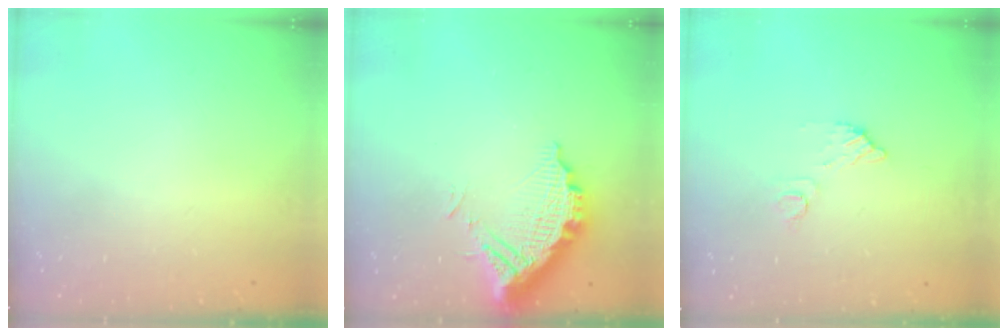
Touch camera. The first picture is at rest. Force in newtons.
{"total": 13.1, "press": 13.1, "slide": 1.2}
{"total": 5.0, "press": 5.0, "slide": 0.3}